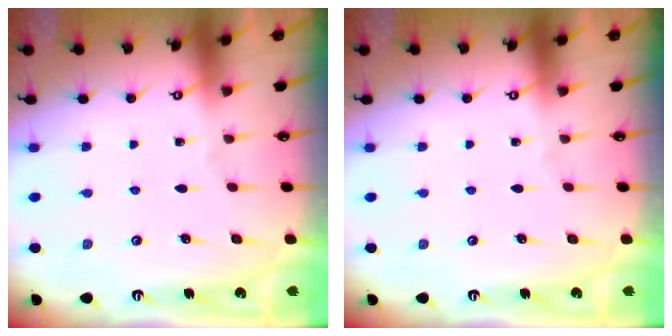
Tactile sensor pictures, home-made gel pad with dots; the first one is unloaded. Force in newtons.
{"total": 0.0}